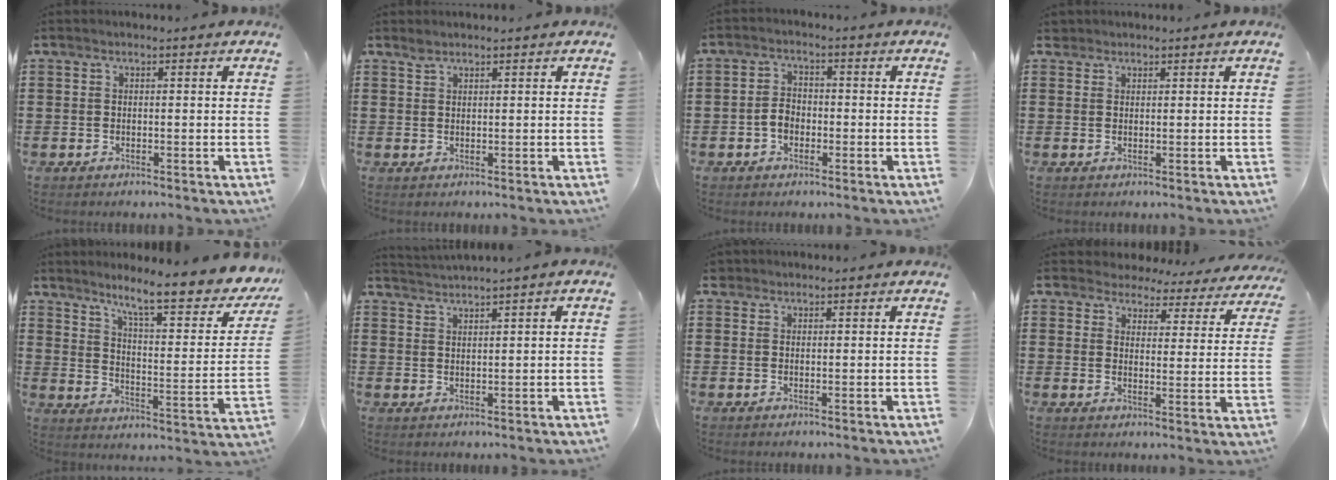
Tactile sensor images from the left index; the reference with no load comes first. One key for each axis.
{"total": 1.2, "fx": 1.0, "fy": 0.4, "fz": 0.4, "tx": -0.010, "ty": 0.001, "tz": 0.020}
{"total": 3.1, "fx": -0.9, "fy": 2.1, "fz": 2.1, "tx": -0.048, "ty": 0.000, "tz": -0.020}
{"total": 1.3, "fx": 1.1, "fy": 0.7, "fz": 0.2, "tx": -0.008, "ty": 0.005, "tz": 0.022}
{"total": 8.8, "fx": 6.9, "fy": 0.2, "fz": 5.3, "tx": -0.108, "ty": -0.053, "tz": 0.106}
{"total": 1.3, "fx": 1.2, "fy": -0.5, "fz": 0.2, "tx": -0.005, "ty": -0.001, "tz": 0.025}
{"total": 1.1, "fx": 0.9, "fy": 0.7, "fz": 0.2, "tx": -0.007, "ty": 0.004, "tz": 0.017}
{"total": 3.8, "fx": 3.6, "fy": 1.0, "fz": 0.1, "tx": -0.026, "ty": -0.023, "tz": 0.060}